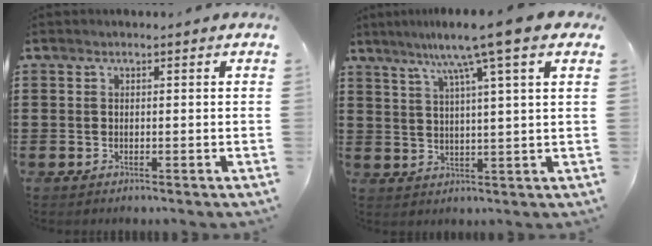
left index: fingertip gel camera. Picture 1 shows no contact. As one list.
[{"total": 8.7, "force": [5.5, -1.0, 6.7], "torque": [-0.137, -0.016, 0.087]}]